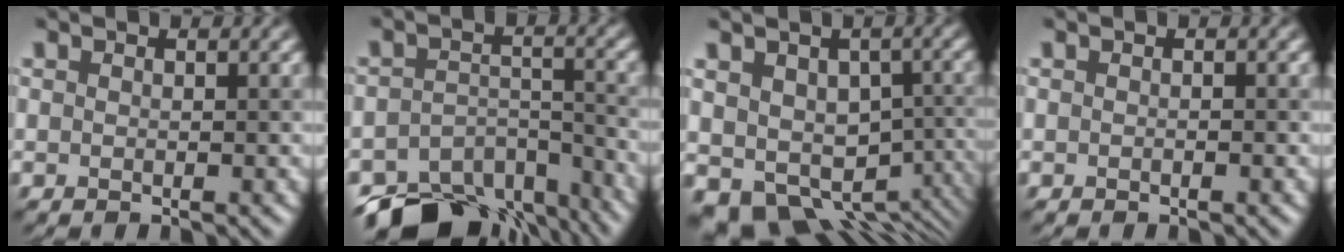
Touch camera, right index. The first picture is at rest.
{"total": 11.2, "force": [-9.0, 5.0, 4.1], "torque": [-0.067, -0.015, -0.127]}
{"total": 9.5, "force": [-4.2, 6.5, 5.5], "torque": [-0.082, -0.025, -0.051]}
{"total": 0.0}